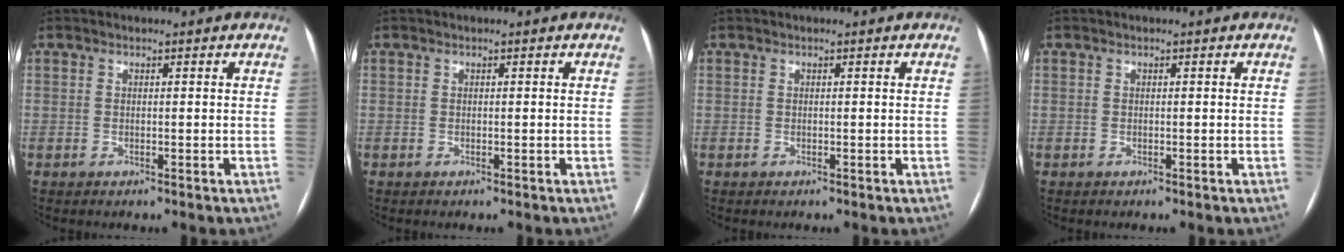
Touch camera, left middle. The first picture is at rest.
{"total": 0.0}
{"total": 0.0}
{"total": 0.0}